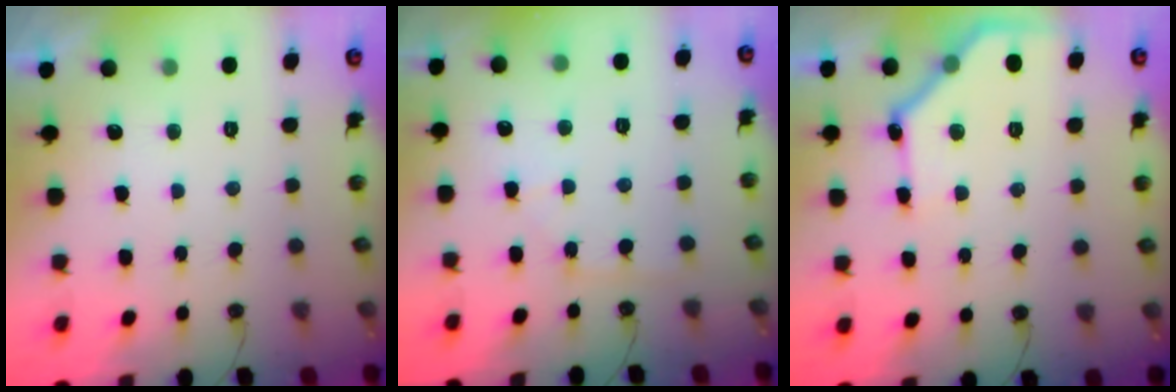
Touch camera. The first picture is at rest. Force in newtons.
{"total": 3.9, "press": 3.9, "slide": 0.5}
{"total": 13.3, "press": 13.3, "slide": 0.2}